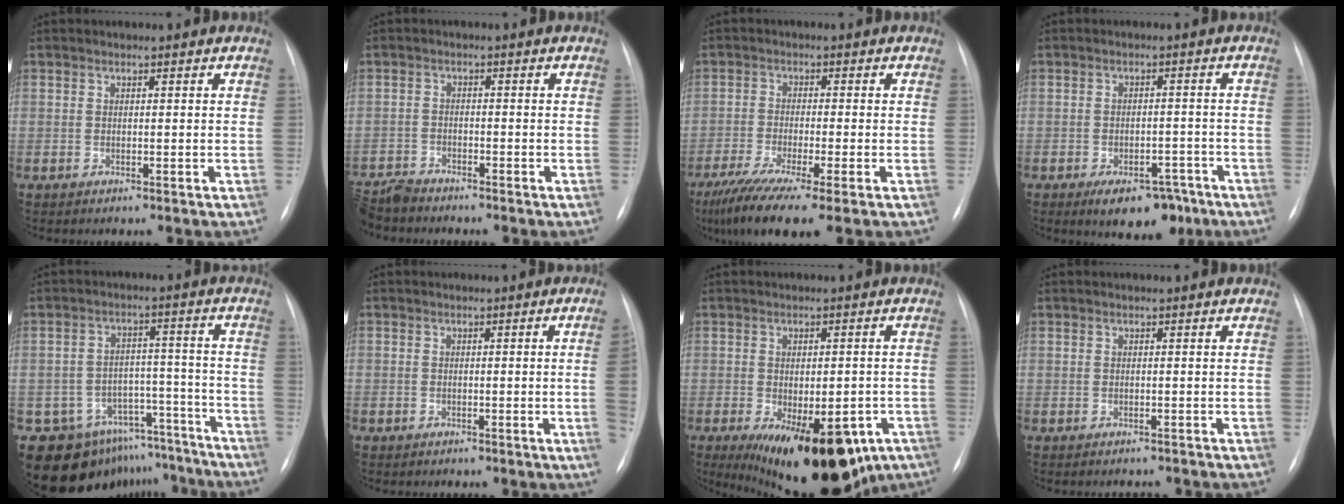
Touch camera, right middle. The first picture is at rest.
{"total": 4.9, "force": [-4.9, 0.5, 0.4], "torque": [-0.003, -0.018, -0.094]}
{"total": 11.7, "force": [-8.0, 0.8, 8.5], "torque": [-0.151, -0.029, -0.134]}
{"total": 8.2, "force": [-5.6, 4.0, 4.5], "torque": [-0.053, 0.010, -0.076]}
{"total": 15.2, "force": [-12.3, 8.7, 1.6], "torque": [-0.016, 0.069, -0.160]}
{"total": 3.0, "force": [-0.7, -0.7, 2.9], "torque": [-0.037, 0.000, -0.011]}
{"total": 20.2, "force": [-11.0, 9.4, 14.2], "torque": [-0.182, -0.017, -0.136]}
{"total": 2.2, "force": [-2.1, 0.6, 0.6], "torque": [-0.010, -0.003, -0.021]}